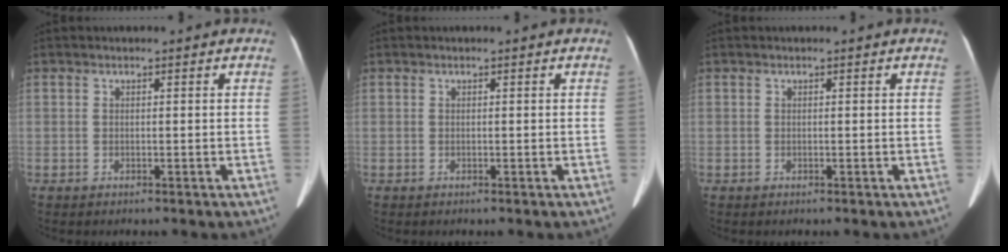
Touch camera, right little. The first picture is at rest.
{"total": 0.0}
{"total": 0.0}